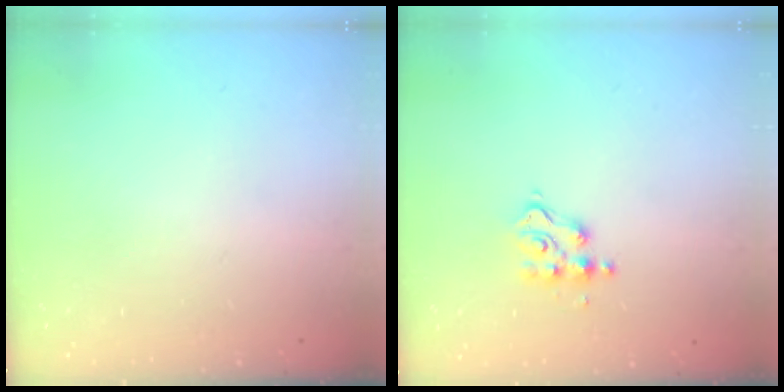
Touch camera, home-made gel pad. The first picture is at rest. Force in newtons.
{"total": 6.1, "press": 6.1, "slide": 0.3}